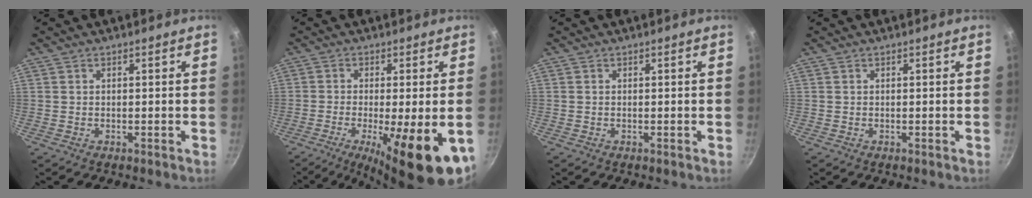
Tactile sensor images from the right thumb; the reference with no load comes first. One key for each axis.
{"total": 16.7, "fx": -5.8, "fy": 4.3, "fz": 15.1, "tx": -0.227, "ty": -0.013, "tz": -0.079}
{"total": 0.0}
{"total": 0.0}